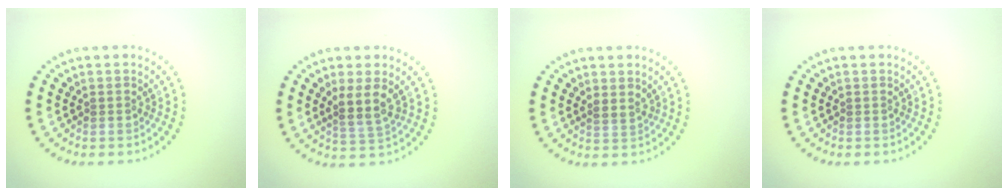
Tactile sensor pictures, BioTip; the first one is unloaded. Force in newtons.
{"total": 2.6, "press": 2.2, "slide": 1.5}
{"total": 0.8, "press": 0.5, "slide": 0.6}
{"total": 0.0}